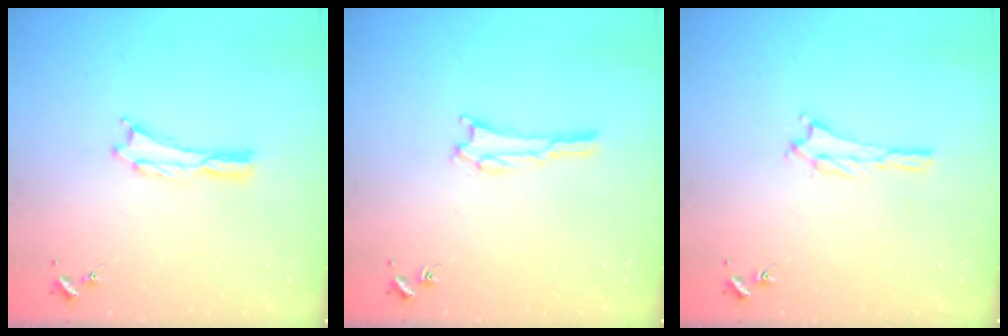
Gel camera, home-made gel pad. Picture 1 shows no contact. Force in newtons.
{"total": 1.6, "press": 1.6, "slide": 0.1}
{"total": 1.4, "press": 1.4, "slide": 0.3}